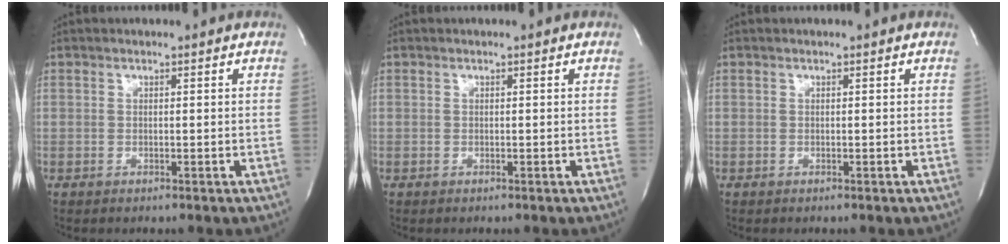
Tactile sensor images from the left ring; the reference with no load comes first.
{"total": 0.0}
{"total": 0.0}